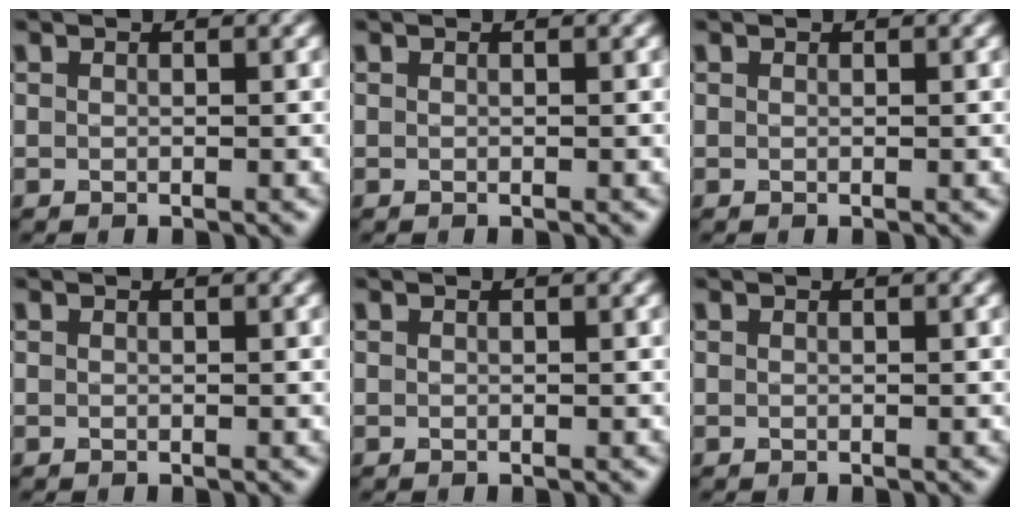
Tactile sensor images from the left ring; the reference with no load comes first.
{"total": 0.0}
{"total": 0.0}
{"total": 0.0}
{"total": 0.0}
{"total": 0.0}